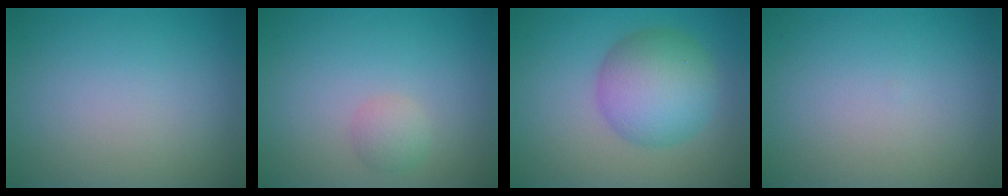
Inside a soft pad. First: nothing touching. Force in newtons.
{"total": 1.4, "press": 1.4, "slide": 0.1}
{"total": 6.5, "press": 6.5, "slide": 0.2}
{"total": 0.0}